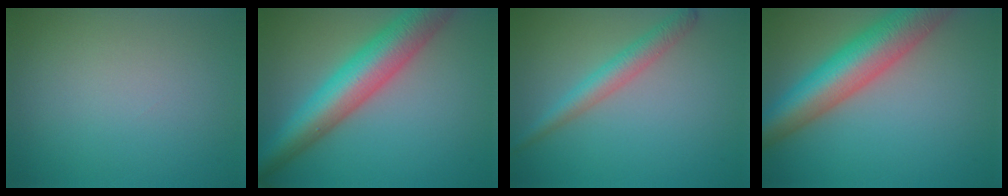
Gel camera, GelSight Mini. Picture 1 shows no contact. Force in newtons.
{"total": 8.8, "press": 8.8, "slide": 0.3}
{"total": 2.8, "press": 2.8, "slide": 0.1}
{"total": 9.2, "press": 9.2, "slide": 0.4}